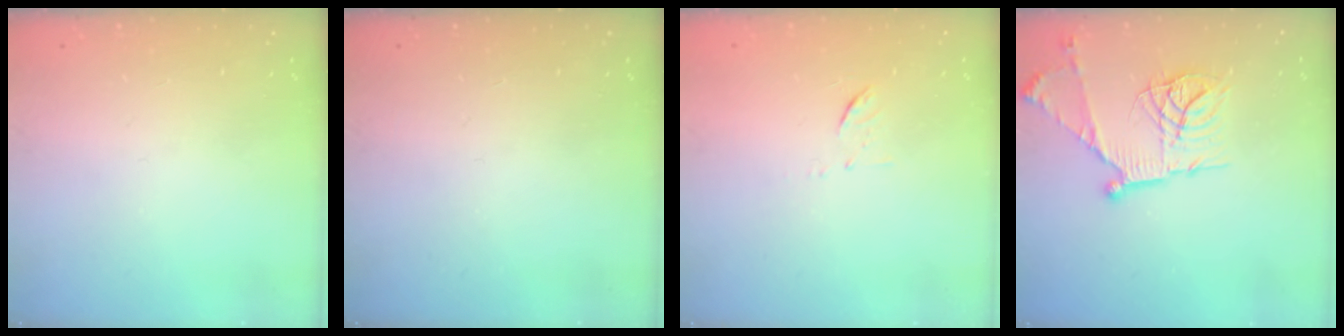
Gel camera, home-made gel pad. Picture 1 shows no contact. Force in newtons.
{"total": 0.0}
{"total": 6.0, "press": 6.0, "slide": 0.4}
{"total": 18.9, "press": 18.8, "slide": 1.9}